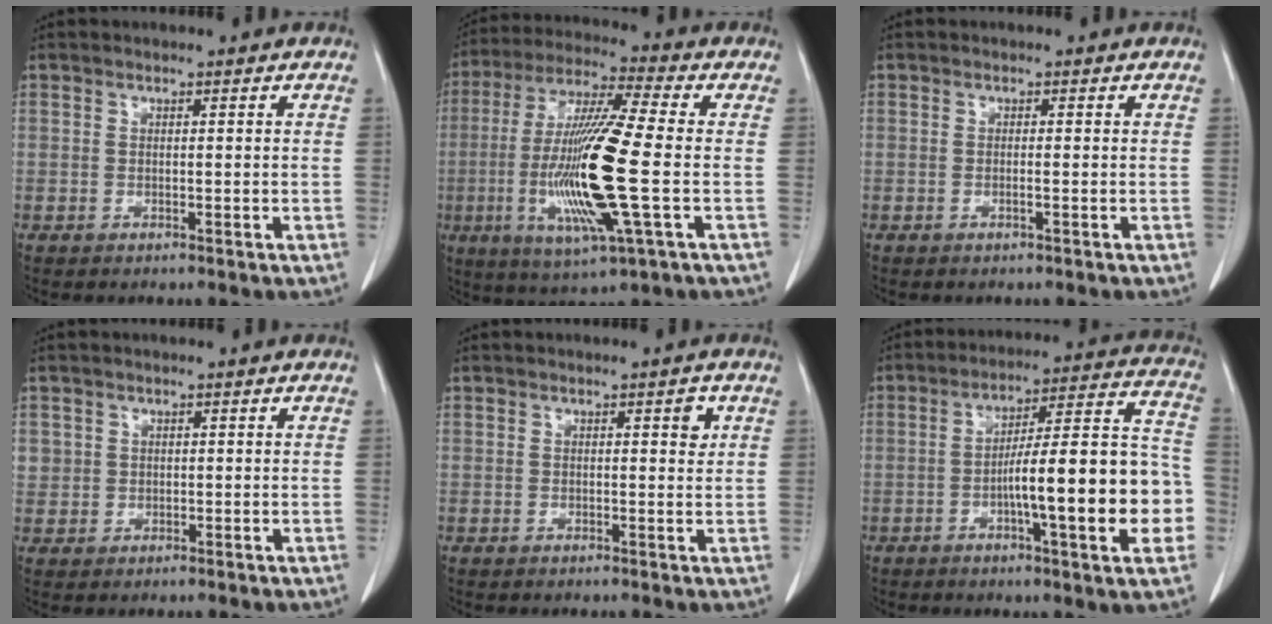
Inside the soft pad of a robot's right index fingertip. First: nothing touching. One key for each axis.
{"total": 18.0, "fx": -3.1, "fy": 0.9, "fz": 17.7, "tx": -0.363, "ty": -0.015, "tz": -0.060}
{"total": 0.6, "fx": -0.3, "fy": -0.1, "fz": 0.5, "tx": -0.008, "ty": 0.001, "tz": -0.005}
{"total": 2.3, "fx": 0.7, "fy": 2.2, "fz": 0.2, "tx": 0.011, "ty": 0.006, "tz": 0.013}
{"total": 1.8, "fx": 0.7, "fy": 0.6, "fz": 1.5, "tx": -0.018, "ty": -0.001, "tz": 0.008}
{"total": 18.5, "fx": -4.5, "fy": 2.2, "fz": 17.8, "tx": -0.224, "ty": 0.028, "tz": -0.062}